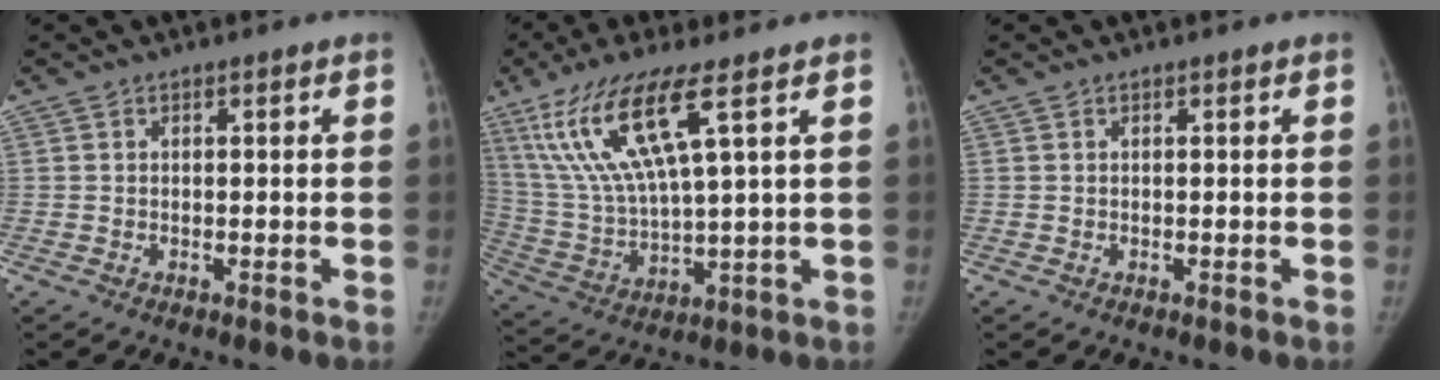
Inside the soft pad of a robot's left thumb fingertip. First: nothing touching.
{"total": 16.3, "force": [7.8, 3.0, 13.9], "torque": [-0.309, -0.029, 0.161]}
{"total": 0.0}